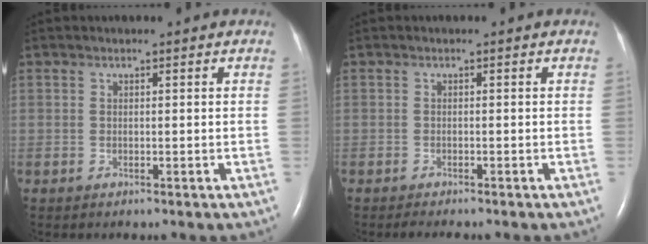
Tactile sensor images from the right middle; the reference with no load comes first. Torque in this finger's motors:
{"motor_torque": [0.26, -0.24, -0.01, 0.01]}